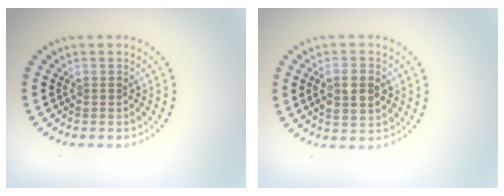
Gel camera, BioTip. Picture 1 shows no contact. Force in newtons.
{"total": 3.4, "press": 3.4, "slide": 0.5}